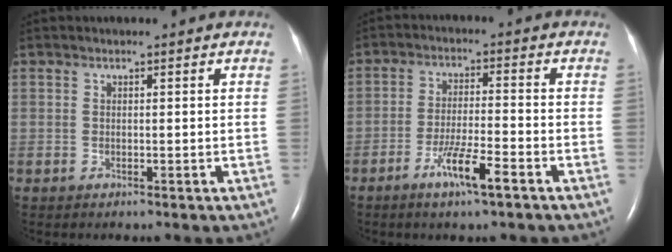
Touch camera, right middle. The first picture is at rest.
{"total": 6.4, "force": [-3.8, 0.2, 5.2], "torque": [-0.102, -0.008, -0.069]}